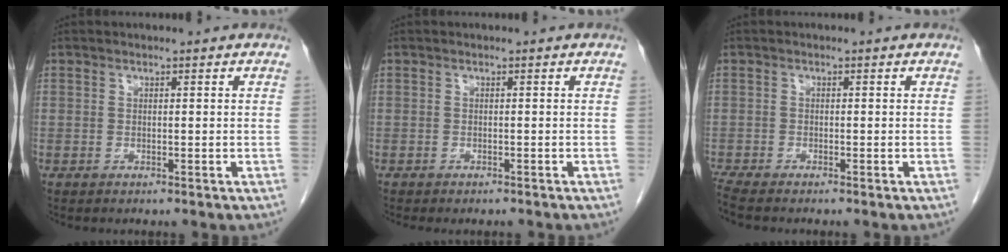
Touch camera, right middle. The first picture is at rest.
{"total": 2.6, "force": [-2.3, 0.7, 1.0], "torque": [-0.018, -0.006, -0.026]}
{"total": 2.6, "force": [-2.4, -0.1, 0.9], "torque": [-0.021, -0.009, -0.045]}